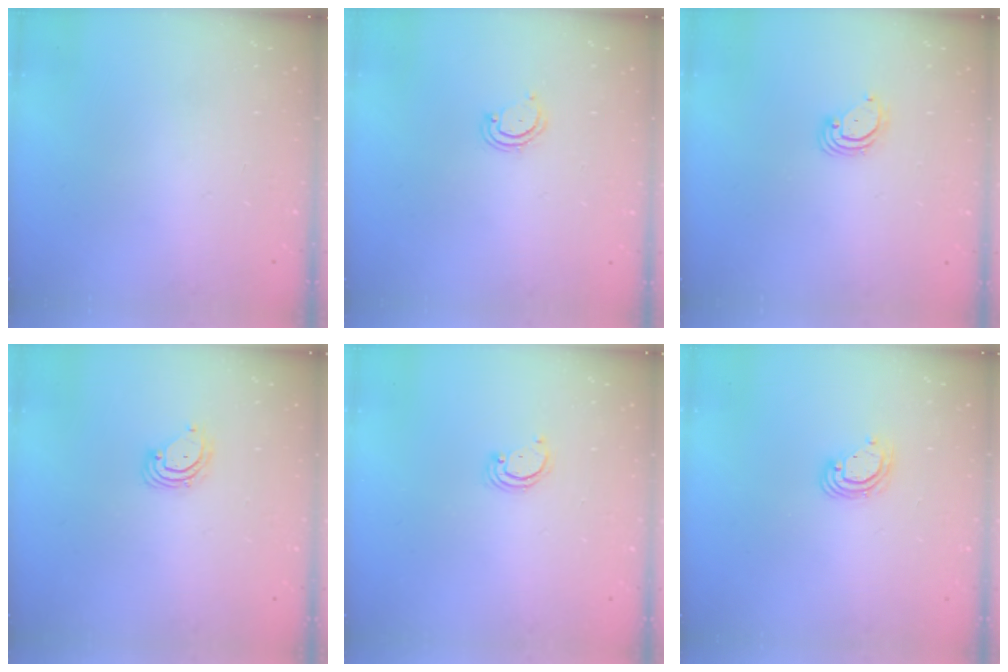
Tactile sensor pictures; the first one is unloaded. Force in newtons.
{"total": 3.9, "press": 3.9, "slide": 0.4}
{"total": 4.1, "press": 4.0, "slide": 0.3}
{"total": 4.7, "press": 4.7, "slide": 0.6}
{"total": 1.7, "press": 1.7, "slide": 0.1}
{"total": 5.7, "press": 5.7, "slide": 0.5}